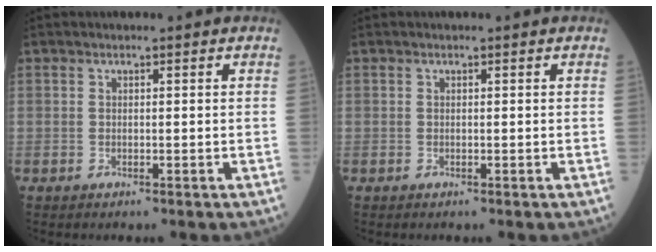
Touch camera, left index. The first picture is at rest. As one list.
[{"total": 0.0}]